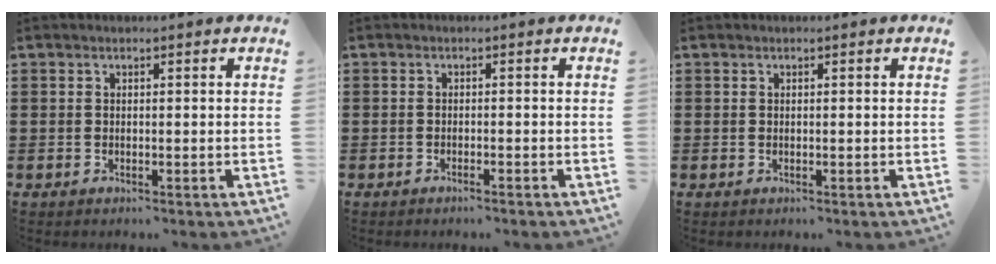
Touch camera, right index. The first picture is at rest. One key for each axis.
{"total": 0.8, "fx": -0.8, "fy": -0.1, "fz": 0.3, "tx": -0.007, "ty": -0.001, "tz": -0.016}
{"total": 0.0}